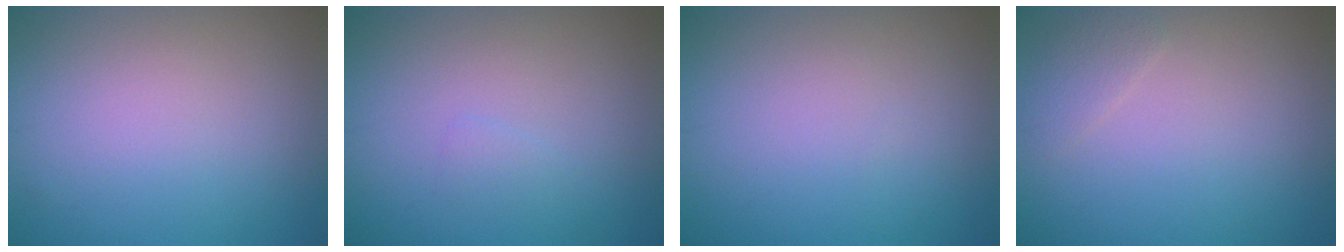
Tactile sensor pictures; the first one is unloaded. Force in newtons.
{"total": 0.6, "press": 0.6, "slide": 0.0}
{"total": 0.0}
{"total": 1.2, "press": 1.2, "slide": 0.1}